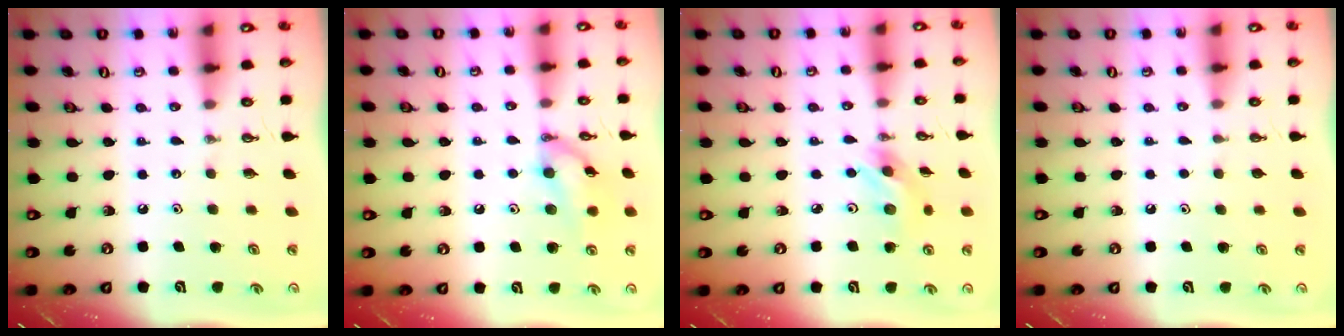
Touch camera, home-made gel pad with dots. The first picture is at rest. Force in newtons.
{"total": 11.5, "press": 11.4, "slide": 0.9}
{"total": 7.5, "press": 7.5, "slide": 0.7}
{"total": 0.0}